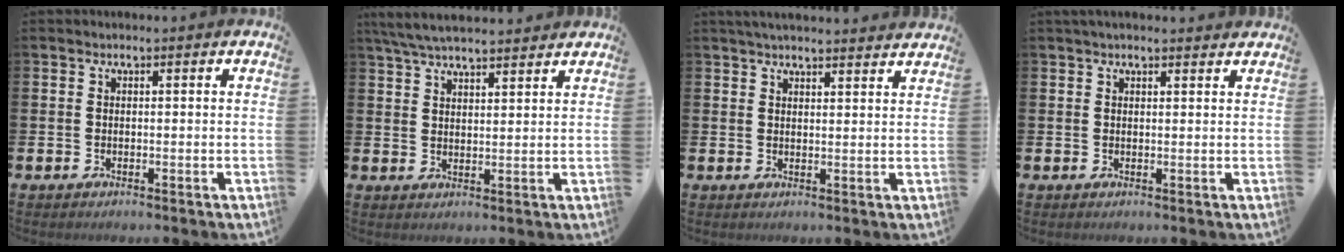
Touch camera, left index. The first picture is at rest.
{"total": 5.5, "force": [5.2, 0.7, 1.6], "torque": [-0.051, -0.015, 0.097]}
{"total": 3.3, "force": [3.3, 0.2, 0.6], "torque": [-0.016, -0.013, 0.060]}
{"total": 1.6, "force": [1.5, 0.3, 0.4], "torque": [-0.001, -0.004, 0.026]}